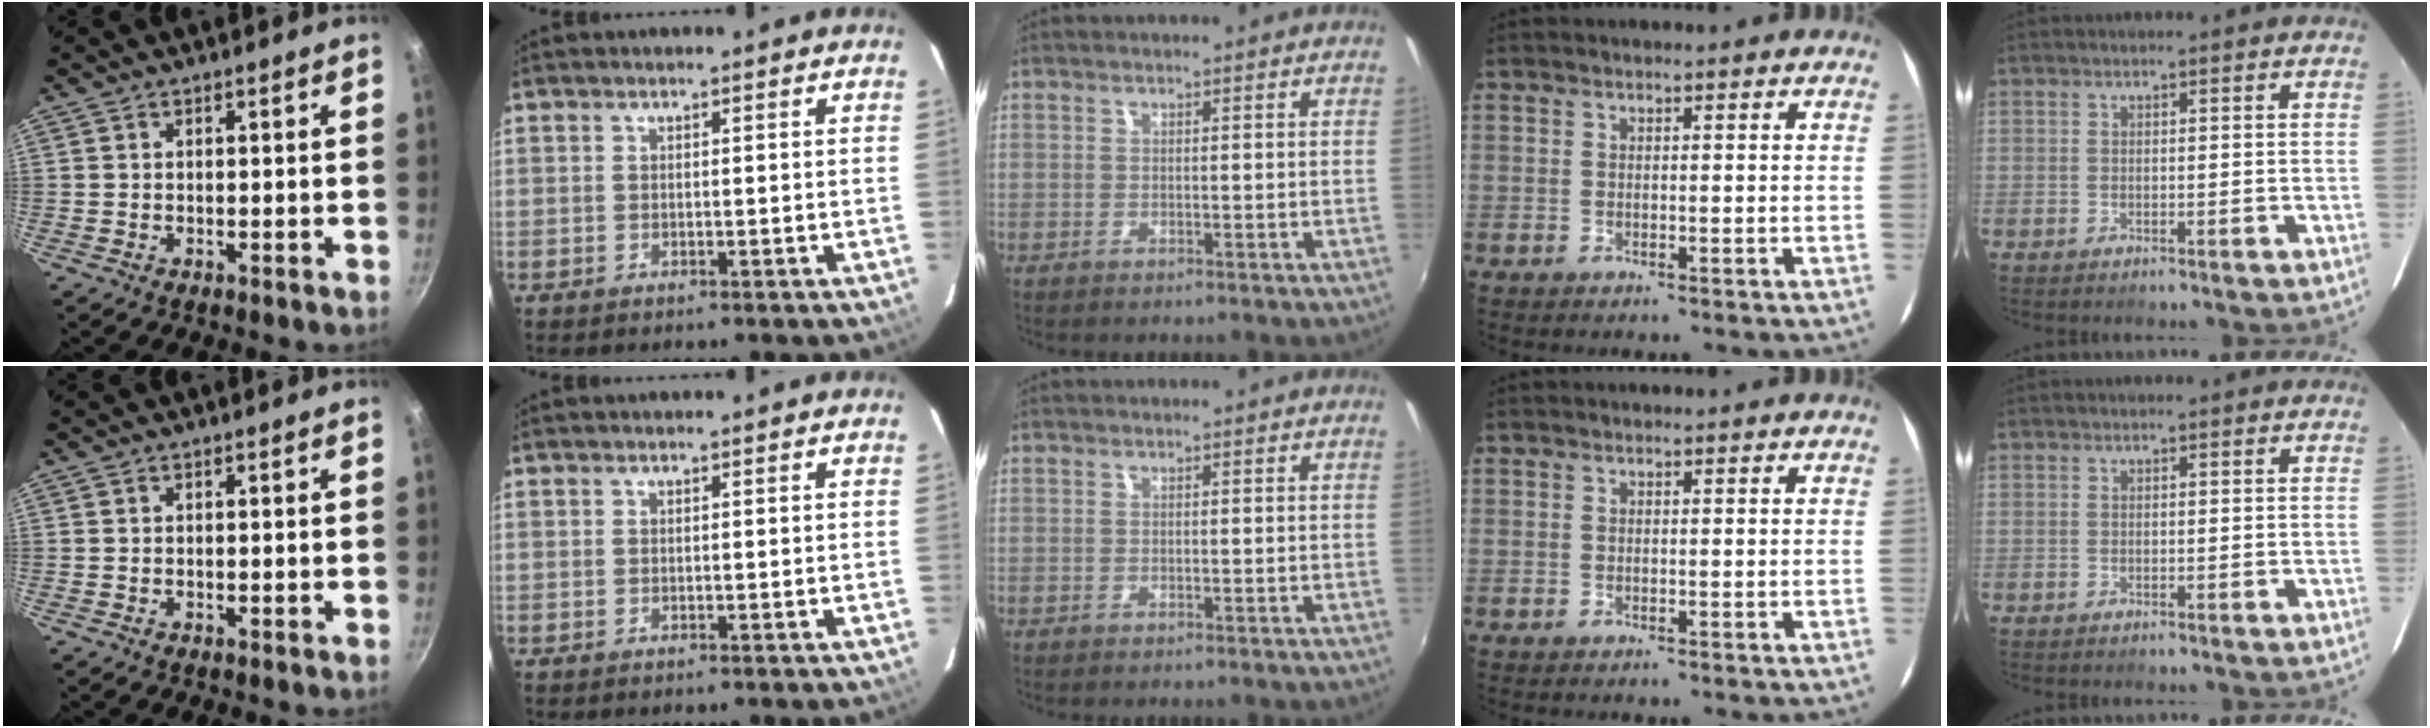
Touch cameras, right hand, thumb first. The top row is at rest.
{}